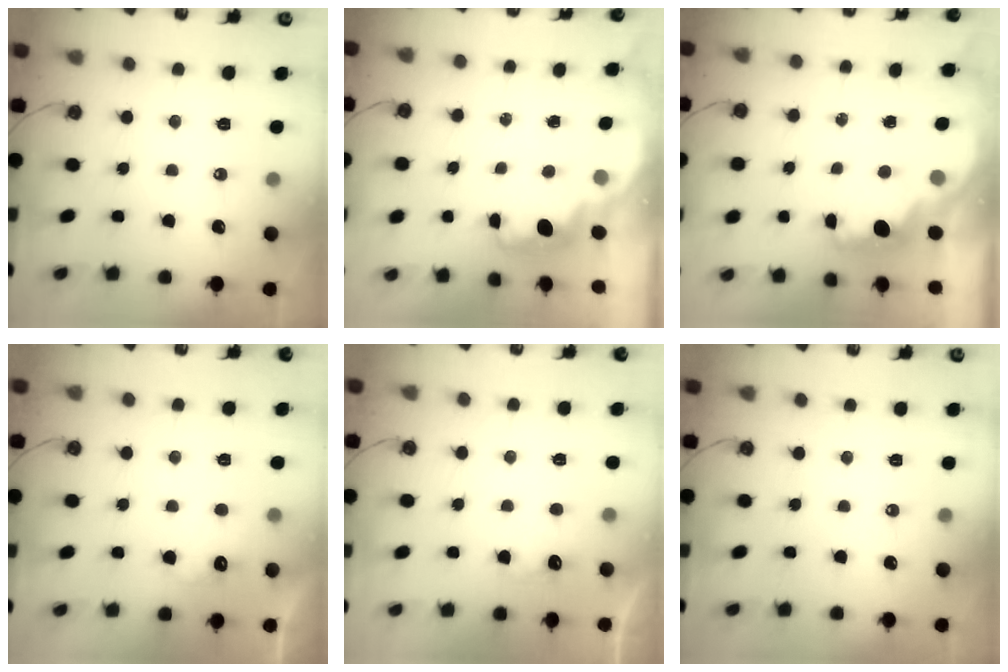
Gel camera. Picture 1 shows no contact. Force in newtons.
{"total": 1.8, "press": 1.6, "slide": 0.7}
{"total": 2.6, "press": 2.5, "slide": 0.8}
{"total": 5.8, "press": 5.7, "slide": 1.2}
{"total": 2.1, "press": 2.0, "slide": 0.9}
{"total": 0.0}